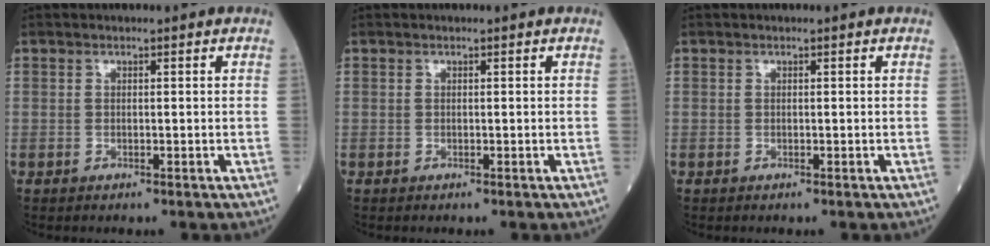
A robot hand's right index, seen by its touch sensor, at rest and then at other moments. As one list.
[{"total": 0.0}, {"total": 0.0}]